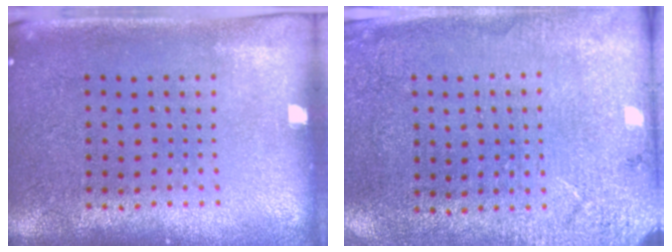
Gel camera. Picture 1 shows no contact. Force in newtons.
{"total": 2.6, "press": 2.3, "slide": 1.0}